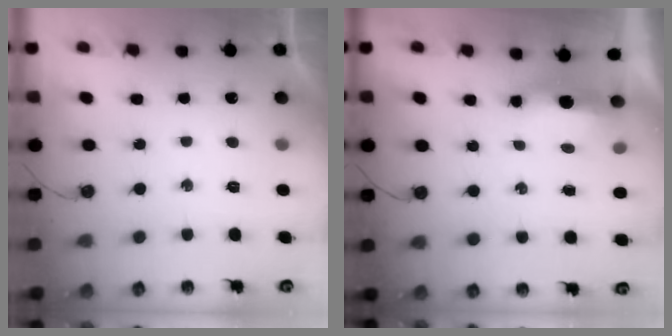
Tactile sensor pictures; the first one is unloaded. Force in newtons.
{"total": 13.8, "press": 6.8, "slide": 11.9}